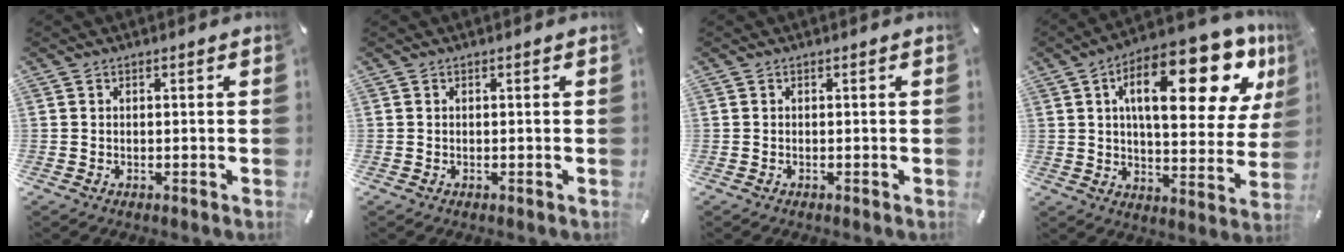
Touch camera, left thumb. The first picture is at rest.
{"total": 0.0}
{"total": 0.0}
{"total": 24.7, "force": [11.0, 10.1, 19.6], "torque": [-0.291, -0.053, 0.169]}